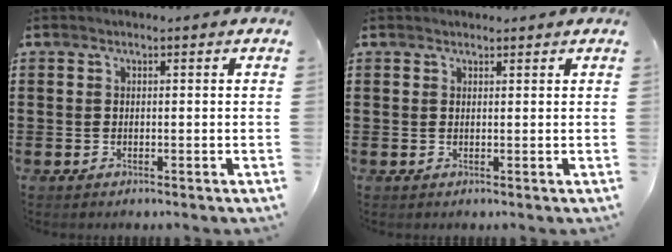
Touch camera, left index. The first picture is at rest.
{"total": 0.8, "force": [0.7, 0.1, 0.1], "torque": [-0.003, 0.000, 0.015]}